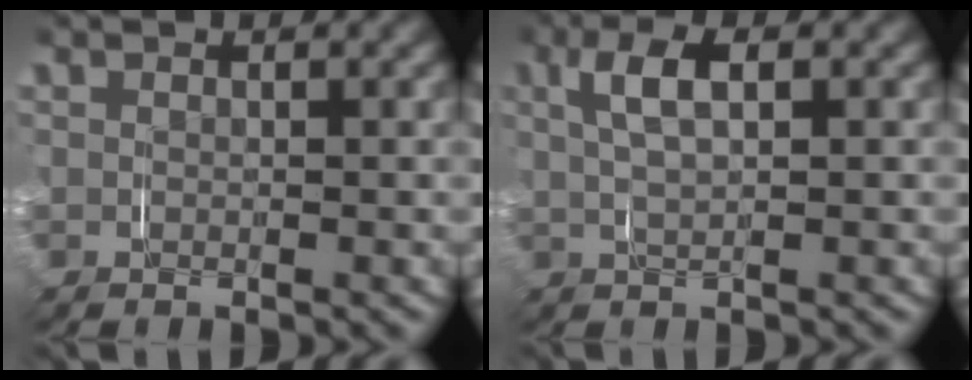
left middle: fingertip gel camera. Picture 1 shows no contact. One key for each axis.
{"total": 3.5, "fx": 1.0, "fy": 1.3, "fz": 3.1, "tx": -0.061, "ty": 0.007, "tz": 0.017}